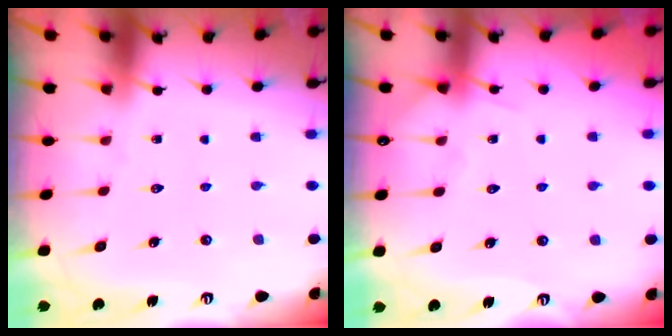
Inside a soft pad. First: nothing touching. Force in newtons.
{"total": 4.5, "press": 4.5, "slide": 0.6}